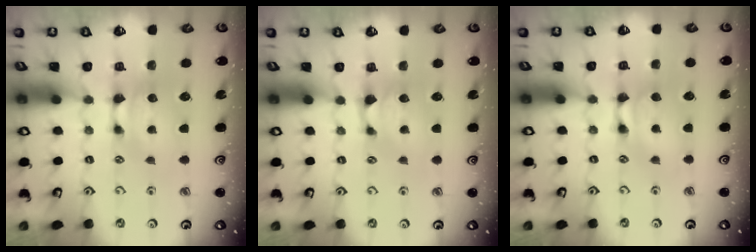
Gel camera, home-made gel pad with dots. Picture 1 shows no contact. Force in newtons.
{"total": 0.8, "press": 0.2, "slide": 0.8}
{"total": 1.3, "press": 1.3, "slide": 0.1}